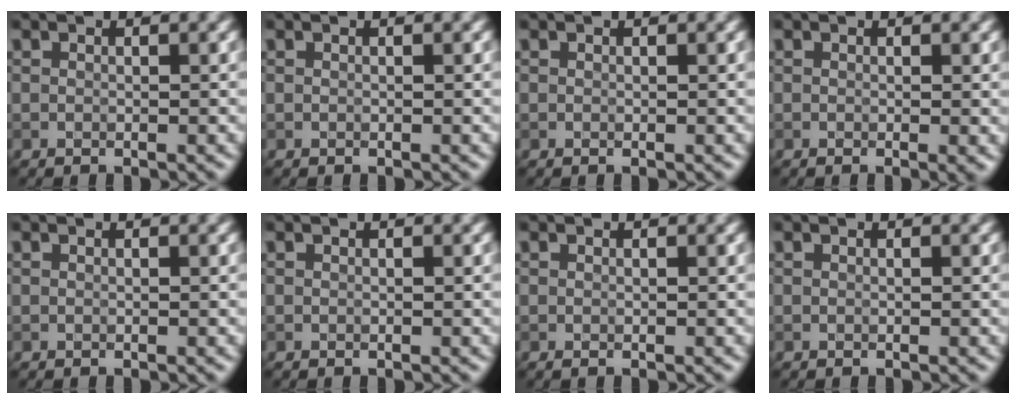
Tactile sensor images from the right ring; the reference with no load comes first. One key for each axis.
{"total": 0.0}
{"total": 0.0}
{"total": 0.9, "fx": -0.1, "fy": 0.1, "fz": 0.9, "tx": -0.008, "ty": -0.006, "tz": -0.002}
{"total": 0.0}
{"total": 0.0}
{"total": 0.0}
{"total": 0.0}